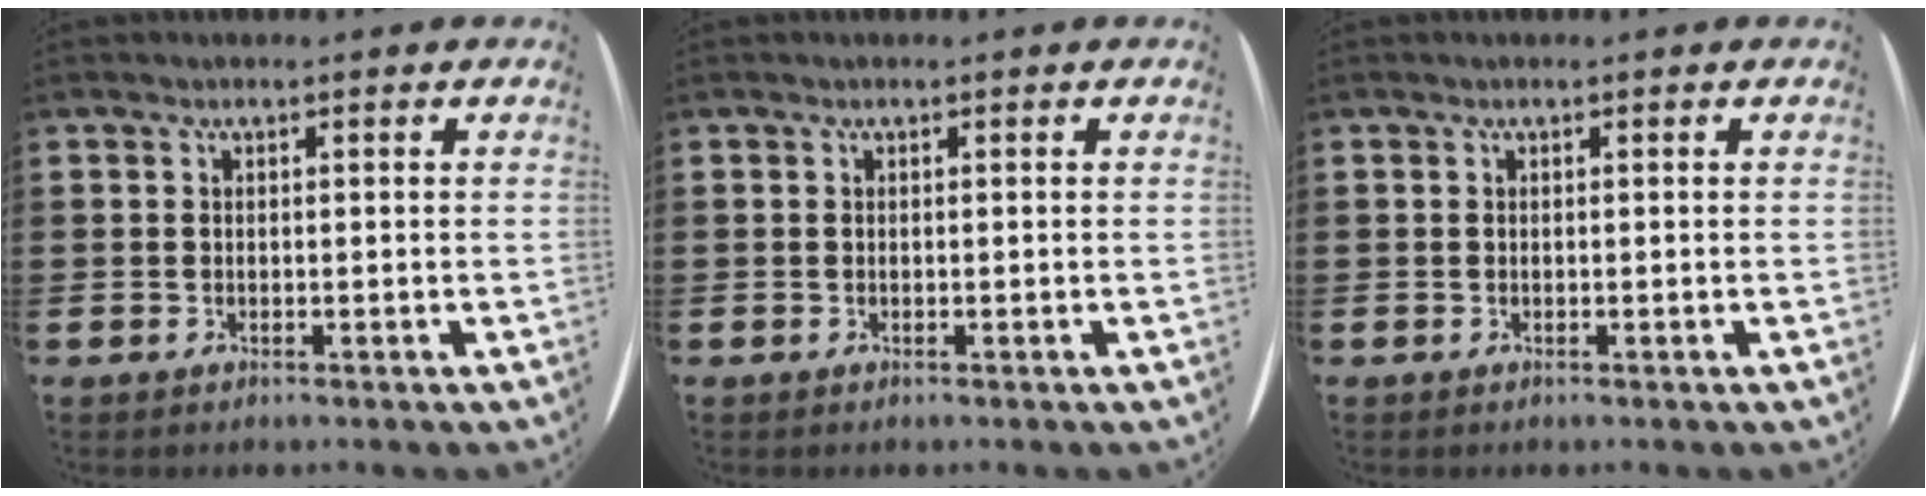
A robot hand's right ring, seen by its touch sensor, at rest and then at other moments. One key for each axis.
{"total": 0.0}
{"total": 0.0}